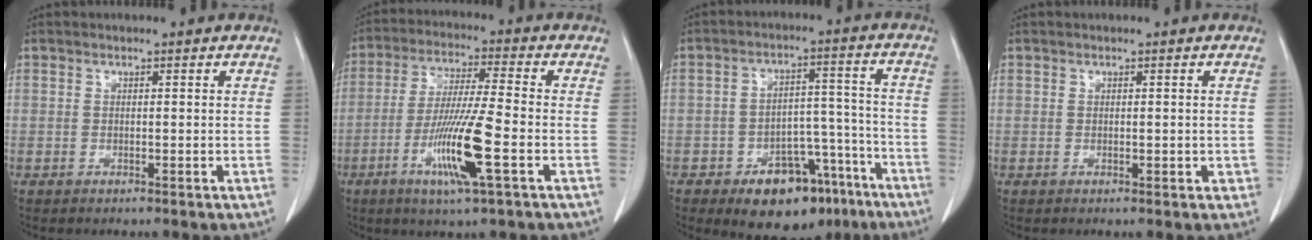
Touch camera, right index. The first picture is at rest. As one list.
[{"total": 11.8, "force": [-4.2, -0.2, 11.0], "torque": [-0.214, -0.018, -0.080]}, {"total": 13.1, "force": [-8.6, 6.7, 7.3], "torque": [-0.078, 0.036, -0.123]}, {"total": 1.1, "force": [-0.1, 0.8, 0.8], "torque": [-0.008, 0.003, 0.004]}]